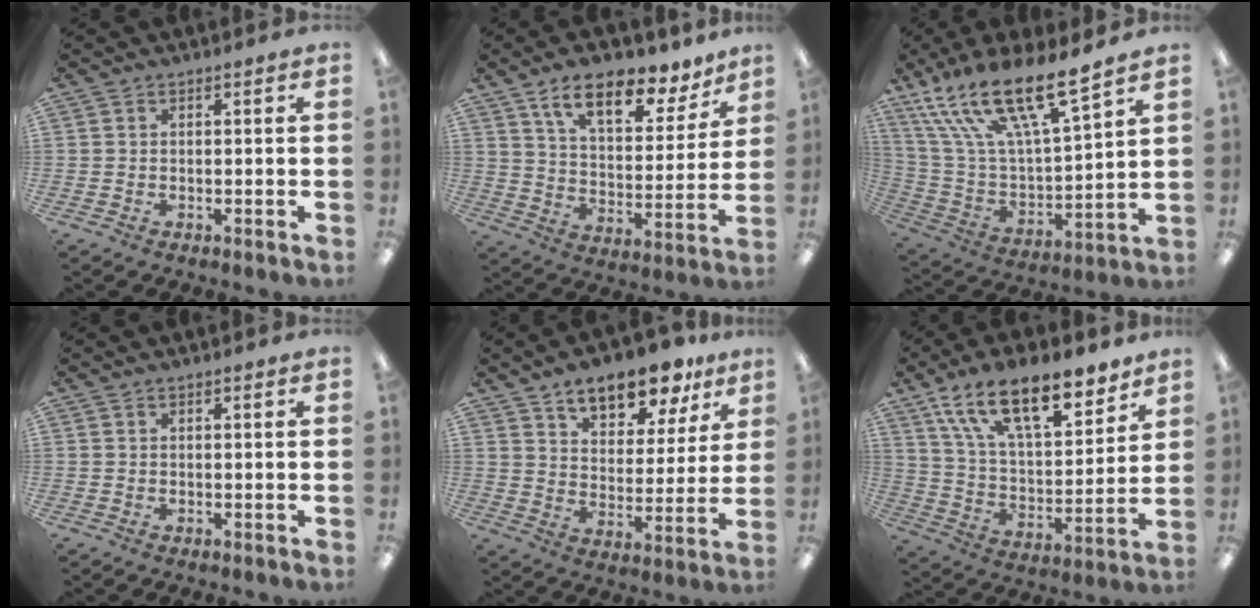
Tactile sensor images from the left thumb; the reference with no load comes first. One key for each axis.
{"total": 14.9, "fx": 10.7, "fy": 5.9, "fz": 8.5, "tx": -0.132, "ty": -0.060, "tz": 0.182}
{"total": 20.7, "fx": 15.7, "fy": 5.1, "fz": 12.5, "tx": -0.242, "ty": -0.105, "tz": 0.270}
{"total": 0.6, "fx": 0.4, "fy": 0.2, "fz": 0.3, "tx": -0.006, "ty": 0.002, "tz": 0.007}
{"total": 13.1, "fx": 10.4, "fy": 5.3, "fz": 5.8, "tx": -0.085, "ty": -0.061, "tz": 0.183}
{"total": 19.6, "fx": 14.0, "fy": 7.7, "fz": 11.3, "tx": -0.195, "ty": -0.073, "tz": 0.243}